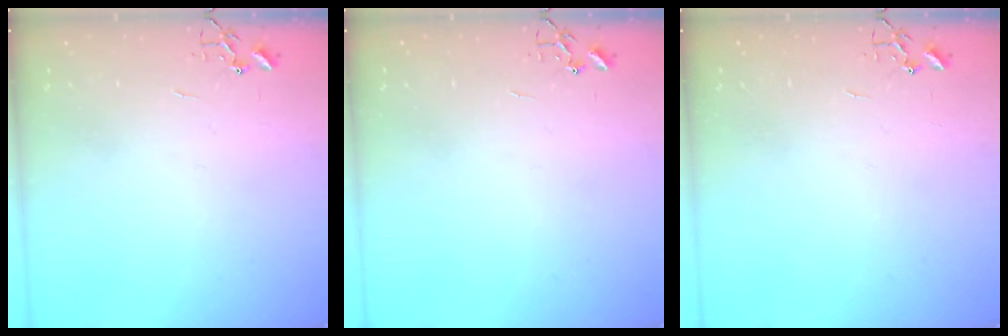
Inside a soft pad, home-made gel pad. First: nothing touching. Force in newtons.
{"total": 0.0}
{"total": 0.0}